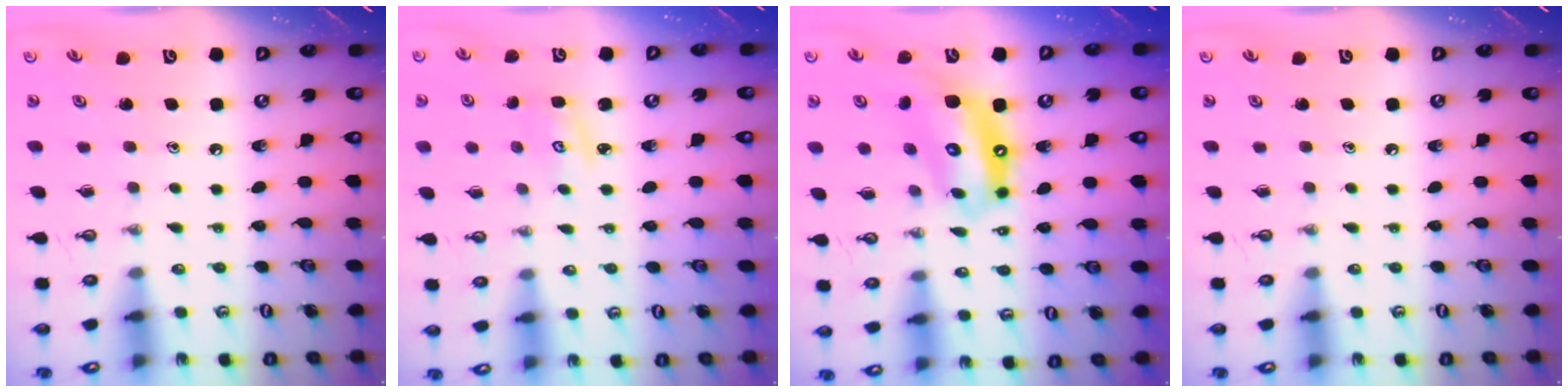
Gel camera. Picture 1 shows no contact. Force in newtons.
{"total": 3.2, "press": 3.2, "slide": 0.4}
{"total": 13.1, "press": 13.0, "slide": 1.5}
{"total": 0.0}